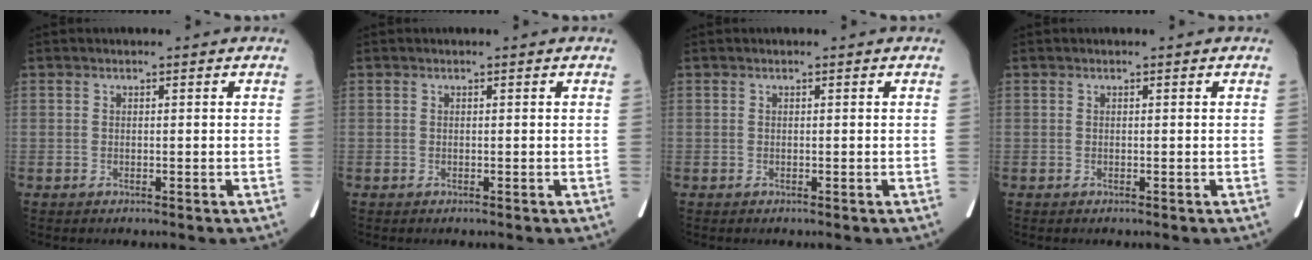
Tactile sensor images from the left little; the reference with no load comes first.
{"total": 0.0}
{"total": 0.0}
{"total": 0.0}